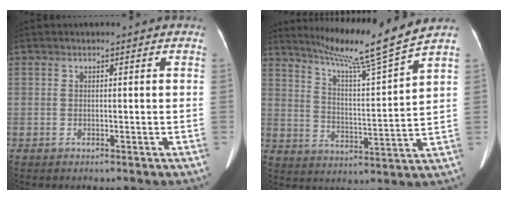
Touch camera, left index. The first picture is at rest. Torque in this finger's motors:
{"motor_torque": [0.35, -1.27, 0.14, 0.07]}